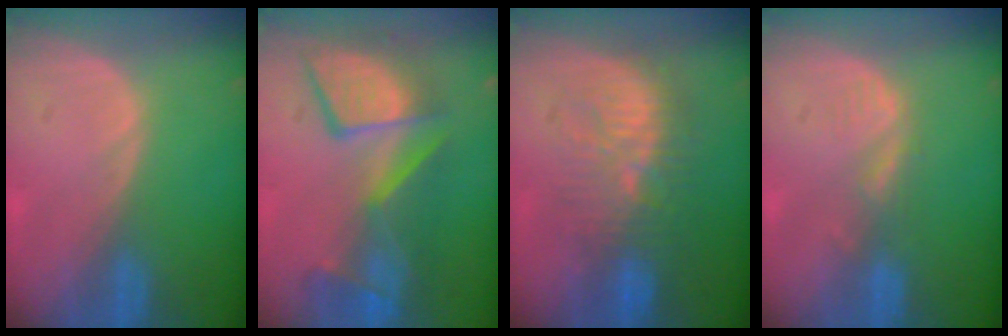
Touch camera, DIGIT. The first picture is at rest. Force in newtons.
{"total": 10.5, "press": 9.9, "slide": 3.4}
{"total": 9.2, "press": 8.9, "slide": 2.1}
{"total": 2.0, "press": 2.0, "slide": 0.3}